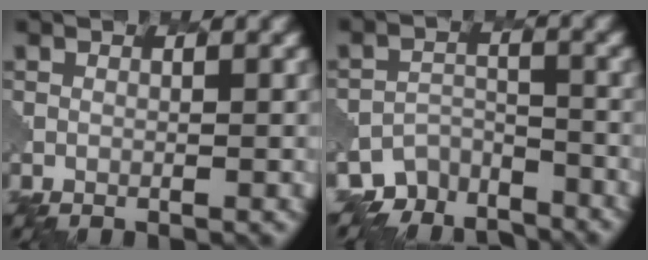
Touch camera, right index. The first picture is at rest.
{"total": 5.4, "force": [-4.9, 2.3, 0.1], "torque": [0.004, -0.012, -0.074]}